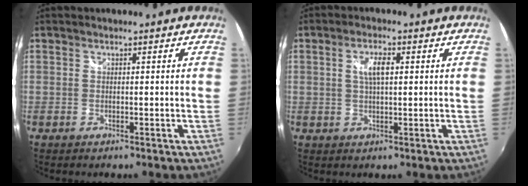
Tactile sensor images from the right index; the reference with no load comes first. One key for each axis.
{"total": 4.0, "fx": 0.9, "fy": 1.4, "fz": 3.7, "tx": -0.066, "ty": 0.003, "tz": 0.016}